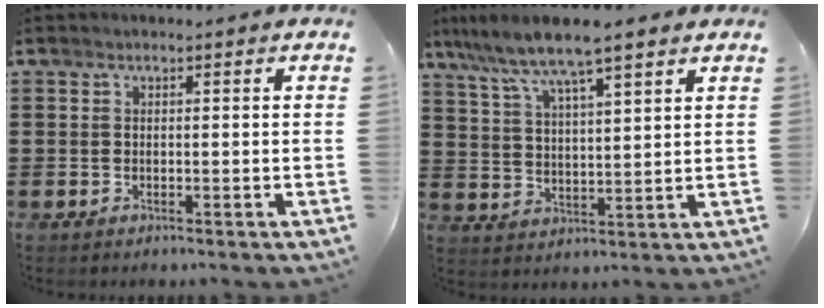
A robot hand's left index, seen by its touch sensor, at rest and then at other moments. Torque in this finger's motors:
{"motor_torque": [2.14, 0.00, 1.05, 0.21]}